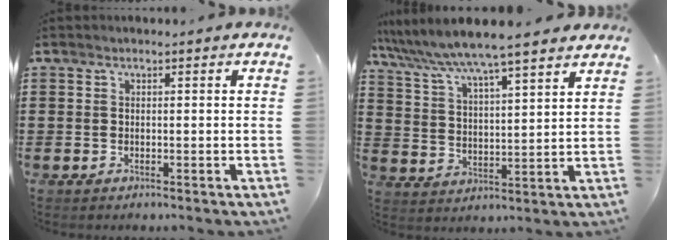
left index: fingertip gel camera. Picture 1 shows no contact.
{"total": 6.3, "force": [5.8, 0.0, 2.6], "torque": [-0.076, -0.031, 0.095]}